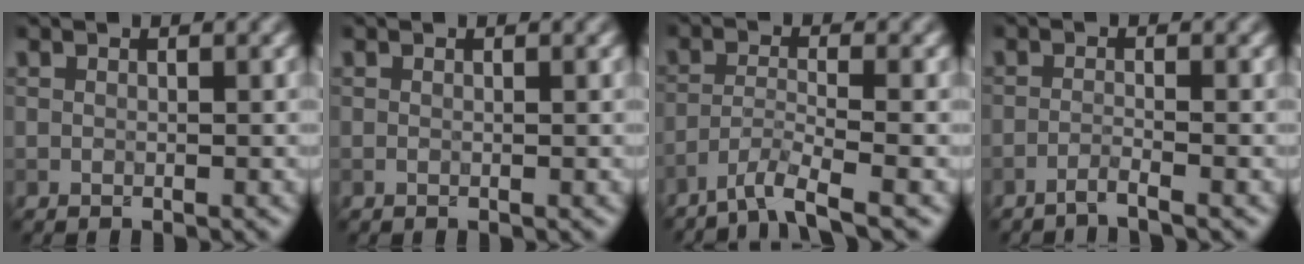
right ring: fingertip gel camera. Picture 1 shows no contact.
{"total": 0.0}
{"total": 3.7, "force": [-2.9, 0.3, 2.3], "torque": [-0.043, 0.000, -0.067]}
{"total": 1.4, "force": [-1.1, 0.0, 0.9], "torque": [-0.012, 0.002, -0.032]}